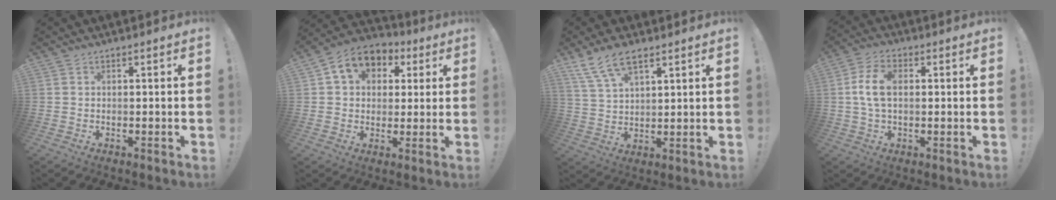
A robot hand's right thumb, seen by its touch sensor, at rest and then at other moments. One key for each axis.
{"total": 10.5, "fx": 4.0, "fy": 8.2, "fz": 5.1, "tx": -0.077, "ty": -0.009, "tz": 0.080}
{"total": 9.0, "fx": 5.8, "fy": 3.7, "fz": 5.7, "tx": -0.104, "ty": -0.020, "tz": 0.113}
{"total": 8.5, "fx": 1.1, "fy": 5.0, "fz": 6.8, "tx": -0.135, "ty": 0.004, "tz": 0.020}